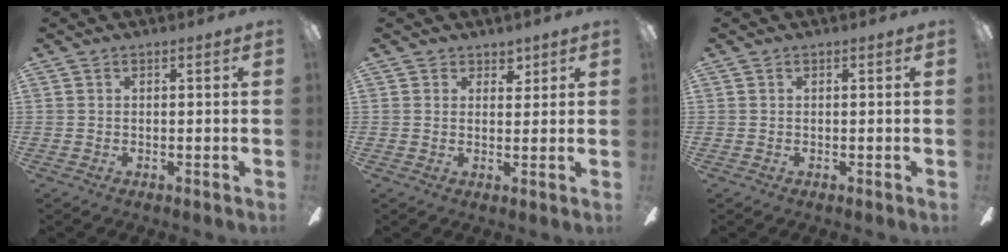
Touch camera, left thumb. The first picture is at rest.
{"total": 3.2, "force": [2.2, 2.3, 0.4], "torque": [0.000, -0.006, 0.038]}
{"total": 0.0}